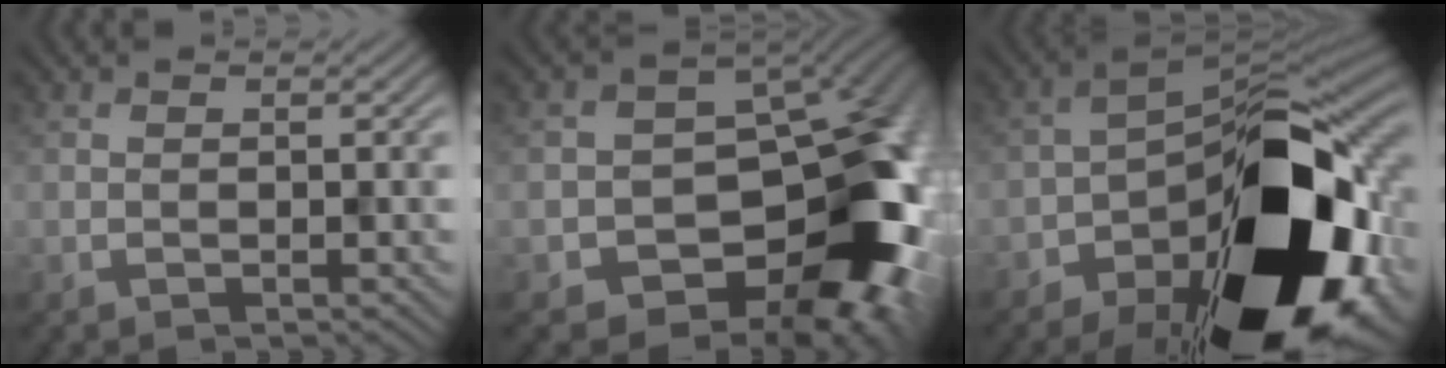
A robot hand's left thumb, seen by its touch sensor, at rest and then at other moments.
{"total": 18.1, "force": [-4.9, 13.3, 11.2], "torque": [-0.111, -0.012, -0.063]}
{"total": 21.0, "force": [-9.5, 10.7, 15.3], "torque": [-0.236, -0.031, -0.146]}